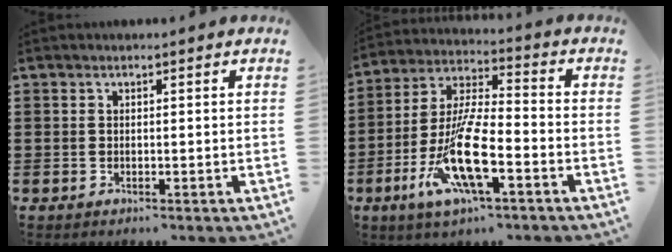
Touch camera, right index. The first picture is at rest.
{"total": 12.1, "force": [-5.5, 3.0, 10.3], "torque": [-0.226, -0.010, -0.106]}